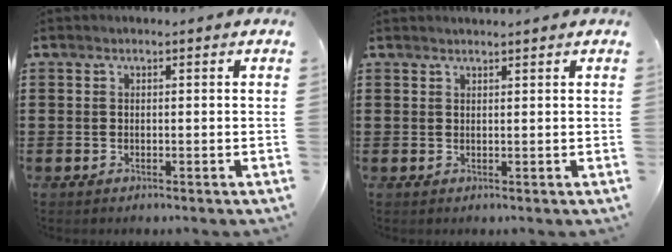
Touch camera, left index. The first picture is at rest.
{"total": 1.0, "force": [1.0, -0.2, 0.2], "torque": [-0.004, -0.003, 0.020]}